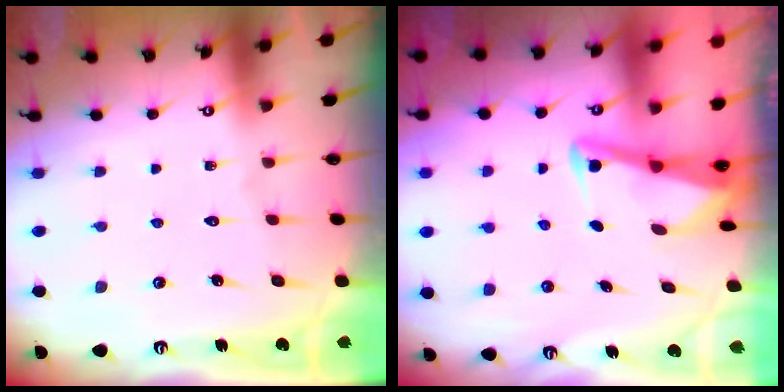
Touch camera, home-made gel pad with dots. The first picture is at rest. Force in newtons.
{"total": 3.0, "press": 3.0, "slide": 0.5}